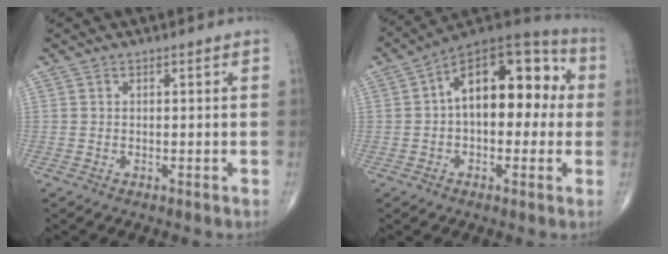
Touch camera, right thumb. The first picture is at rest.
{"total": 17.9, "force": [1.9, 10.0, 14.8], "torque": [-0.188, 0.049, 0.016]}